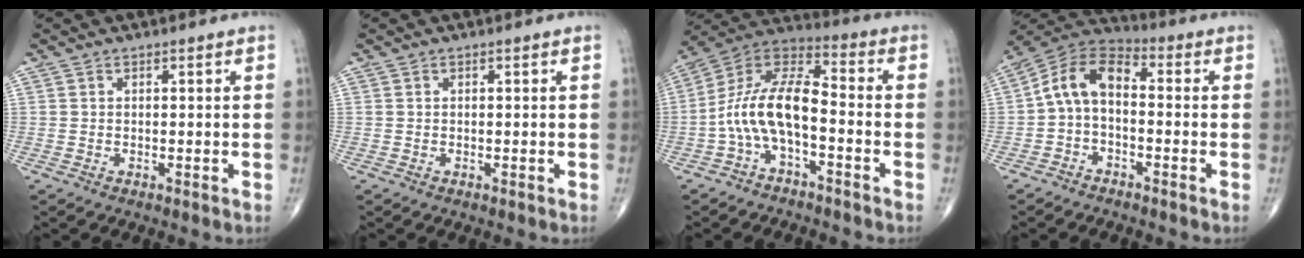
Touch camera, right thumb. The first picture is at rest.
{"total": 0.0}
{"total": 12.5, "force": [-3.6, 5.4, 10.7], "torque": [-0.206, 0.065, -0.076]}
{"total": 9.1, "force": [-0.8, 5.4, 7.3], "torque": [-0.124, 0.036, -0.032]}